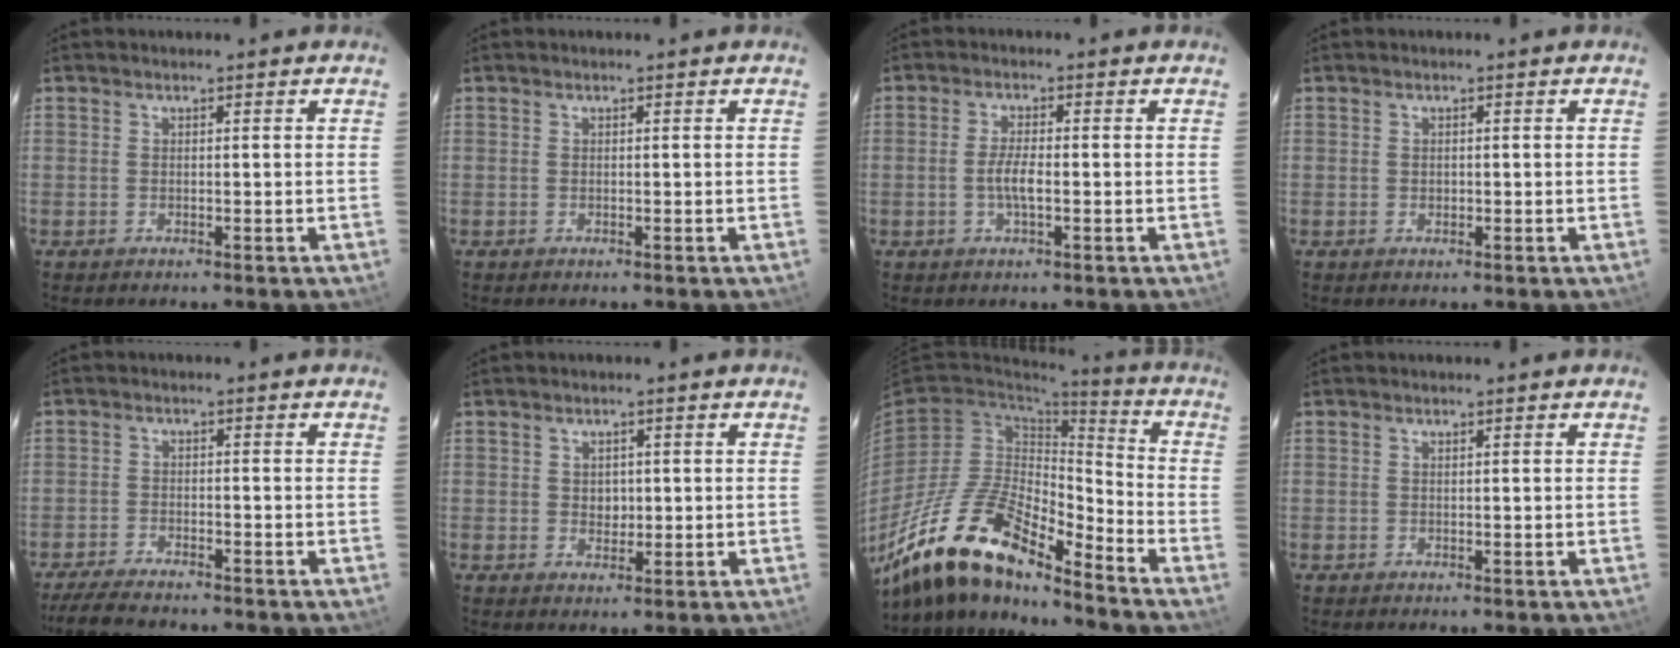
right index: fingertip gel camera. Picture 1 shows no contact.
{"total": 0.0}
{"total": 3.6, "force": [-0.9, 0.7, 3.4], "torque": [-0.068, 0.000, -0.016]}
{"total": 0.8, "force": [-0.1, 0.7, 0.4], "torque": [-0.004, 0.002, 0.000]}
{"total": 8.0, "force": [-7.2, 1.4, 3.3], "torque": [-0.088, -0.018, -0.124]}
{"total": 2.4, "force": [0.2, 2.1, 1.1], "torque": [-0.014, 0.003, 0.005]}
{"total": 19.0, "force": [-14.8, 5.0, 10.8], "torque": [-0.211, -0.018, -0.284]}
{"total": 0.0}